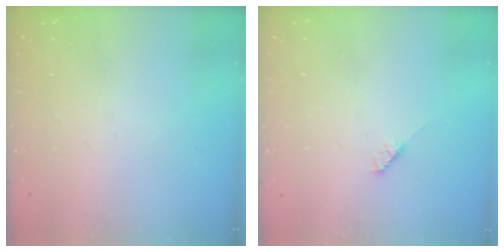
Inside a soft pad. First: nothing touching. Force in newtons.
{"total": 3.0, "press": 3.0, "slide": 0.2}